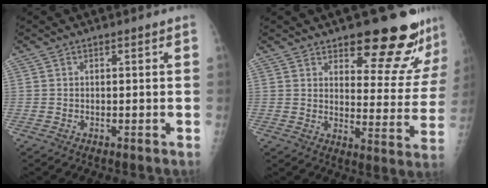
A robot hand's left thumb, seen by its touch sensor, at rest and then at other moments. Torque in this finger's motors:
{"motor_torque": [1.01, 1.03, 0.44, -0.30, 0.00]}